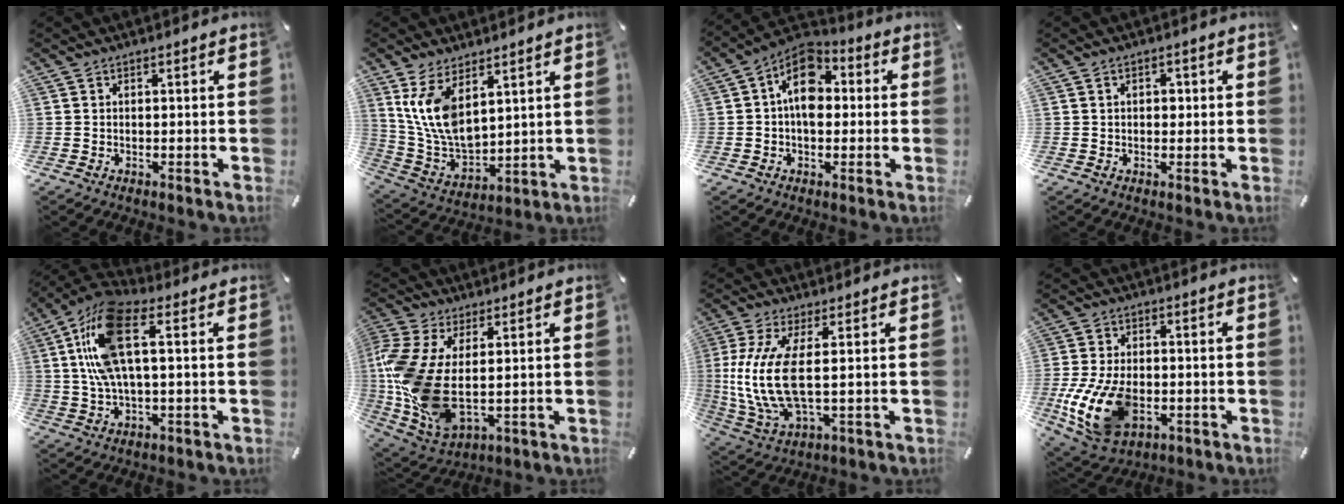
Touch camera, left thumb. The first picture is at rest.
{"total": 11.8, "force": [5.9, 6.2, 8.1], "torque": [-0.204, -0.037, 0.109]}
{"total": 10.7, "force": [1.3, 7.4, 7.6], "torque": [-0.125, 0.001, 0.021]}
{"total": 2.4, "force": [0.3, 1.7, 1.6], "torque": [-0.010, -0.001, -0.004]}
{"total": 14.5, "force": [3.2, 5.9, 12.9], "torque": [-0.277, -0.003, 0.054]}
{"total": 14.1, "force": [0.1, 7.9, 11.6], "torque": [-0.280, -0.024, 0.001]}
{"total": 13.5, "force": [1.4, 4.7, 12.5], "torque": [-0.290, -0.027, 0.021]}
{"total": 15.4, "force": [-3.7, 10.0, 11.2], "torque": [-0.244, -0.002, -0.065]}